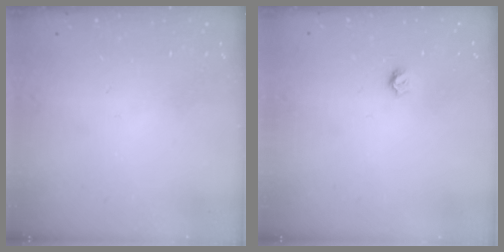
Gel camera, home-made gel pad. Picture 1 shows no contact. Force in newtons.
{"total": 5.1, "press": 5.1, "slide": 0.4}